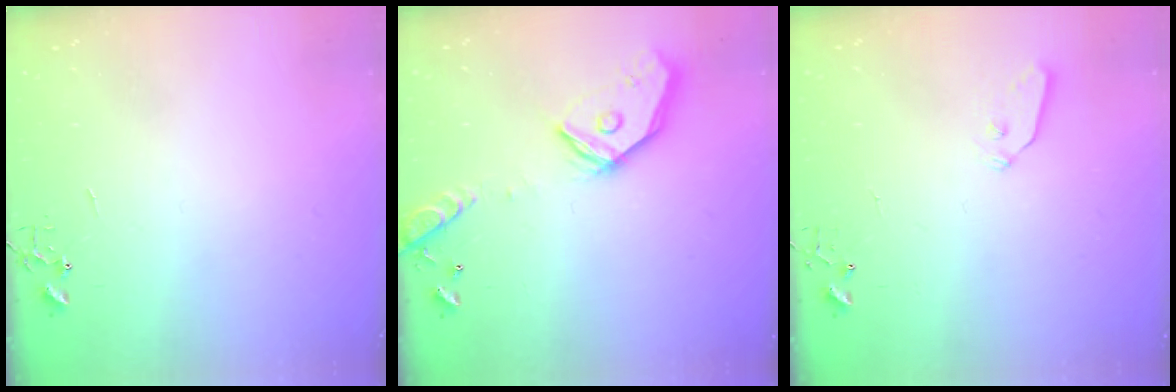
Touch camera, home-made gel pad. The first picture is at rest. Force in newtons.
{"total": 17.6, "press": 17.4, "slide": 2.7}
{"total": 4.3, "press": 4.3, "slide": 0.3}